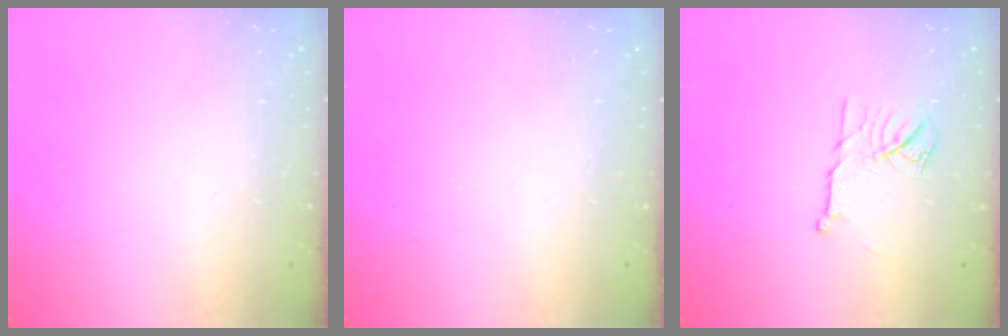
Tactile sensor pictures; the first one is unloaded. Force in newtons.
{"total": 0.0}
{"total": 11.4, "press": 11.4, "slide": 0.6}